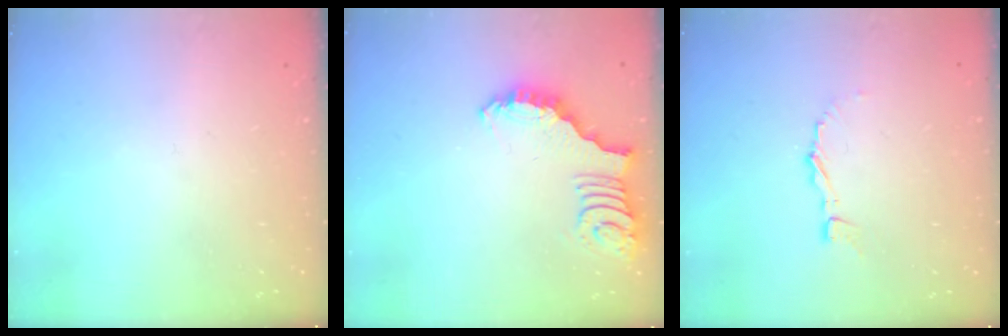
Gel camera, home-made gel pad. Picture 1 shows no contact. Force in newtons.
{"total": 2.5, "press": 2.5, "slide": 0.5}
{"total": 3.2, "press": 3.2, "slide": 0.4}